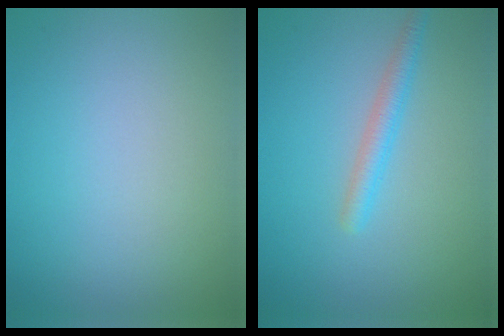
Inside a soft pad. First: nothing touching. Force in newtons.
{"total": 2.0, "press": 2.0, "slide": 0.1}